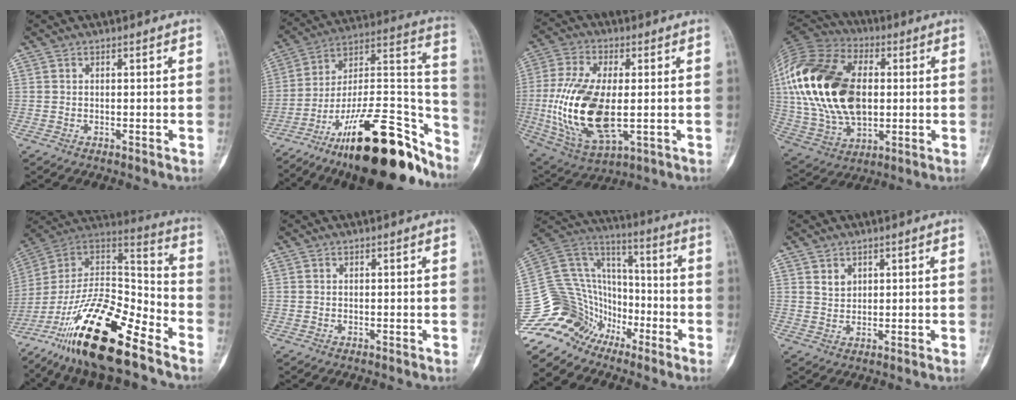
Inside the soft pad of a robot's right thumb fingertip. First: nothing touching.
{"total": 29.4, "force": [-19.7, 9.5, 19.7], "torque": [-0.219, 0.109, -0.316]}
{"total": 18.9, "force": [-1.6, 9.2, 16.5], "torque": [-0.342, -0.009, -0.016]}
{"total": 26.6, "force": [2.2, 16.4, 20.9], "torque": [-0.419, -0.006, 0.040]}
{"total": 25.9, "force": [-16.2, 8.2, 18.5], "torque": [-0.334, 0.071, -0.279]}
{"total": 0.0}
{"total": 18.5, "force": [-13.2, 12.2, 4.6], "torque": [-0.086, 0.111, -0.252]}
{"total": 2.2, "force": [1.2, 1.6, 0.9], "torque": [-0.008, -0.010, 0.025]}